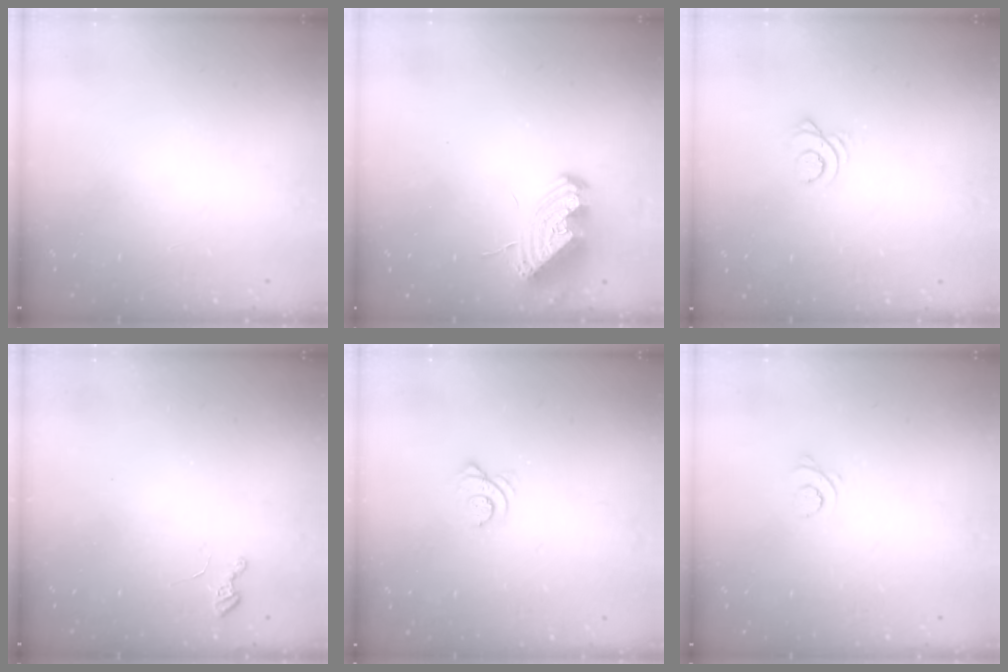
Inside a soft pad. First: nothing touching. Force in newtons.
{"total": 12.1, "press": 12.0, "slide": 1.3}
{"total": 2.7, "press": 2.7, "slide": 0.3}
{"total": 3.6, "press": 3.5, "slide": 0.6}
{"total": 3.6, "press": 3.5, "slide": 0.5}
{"total": 2.5, "press": 2.5, "slide": 0.3}